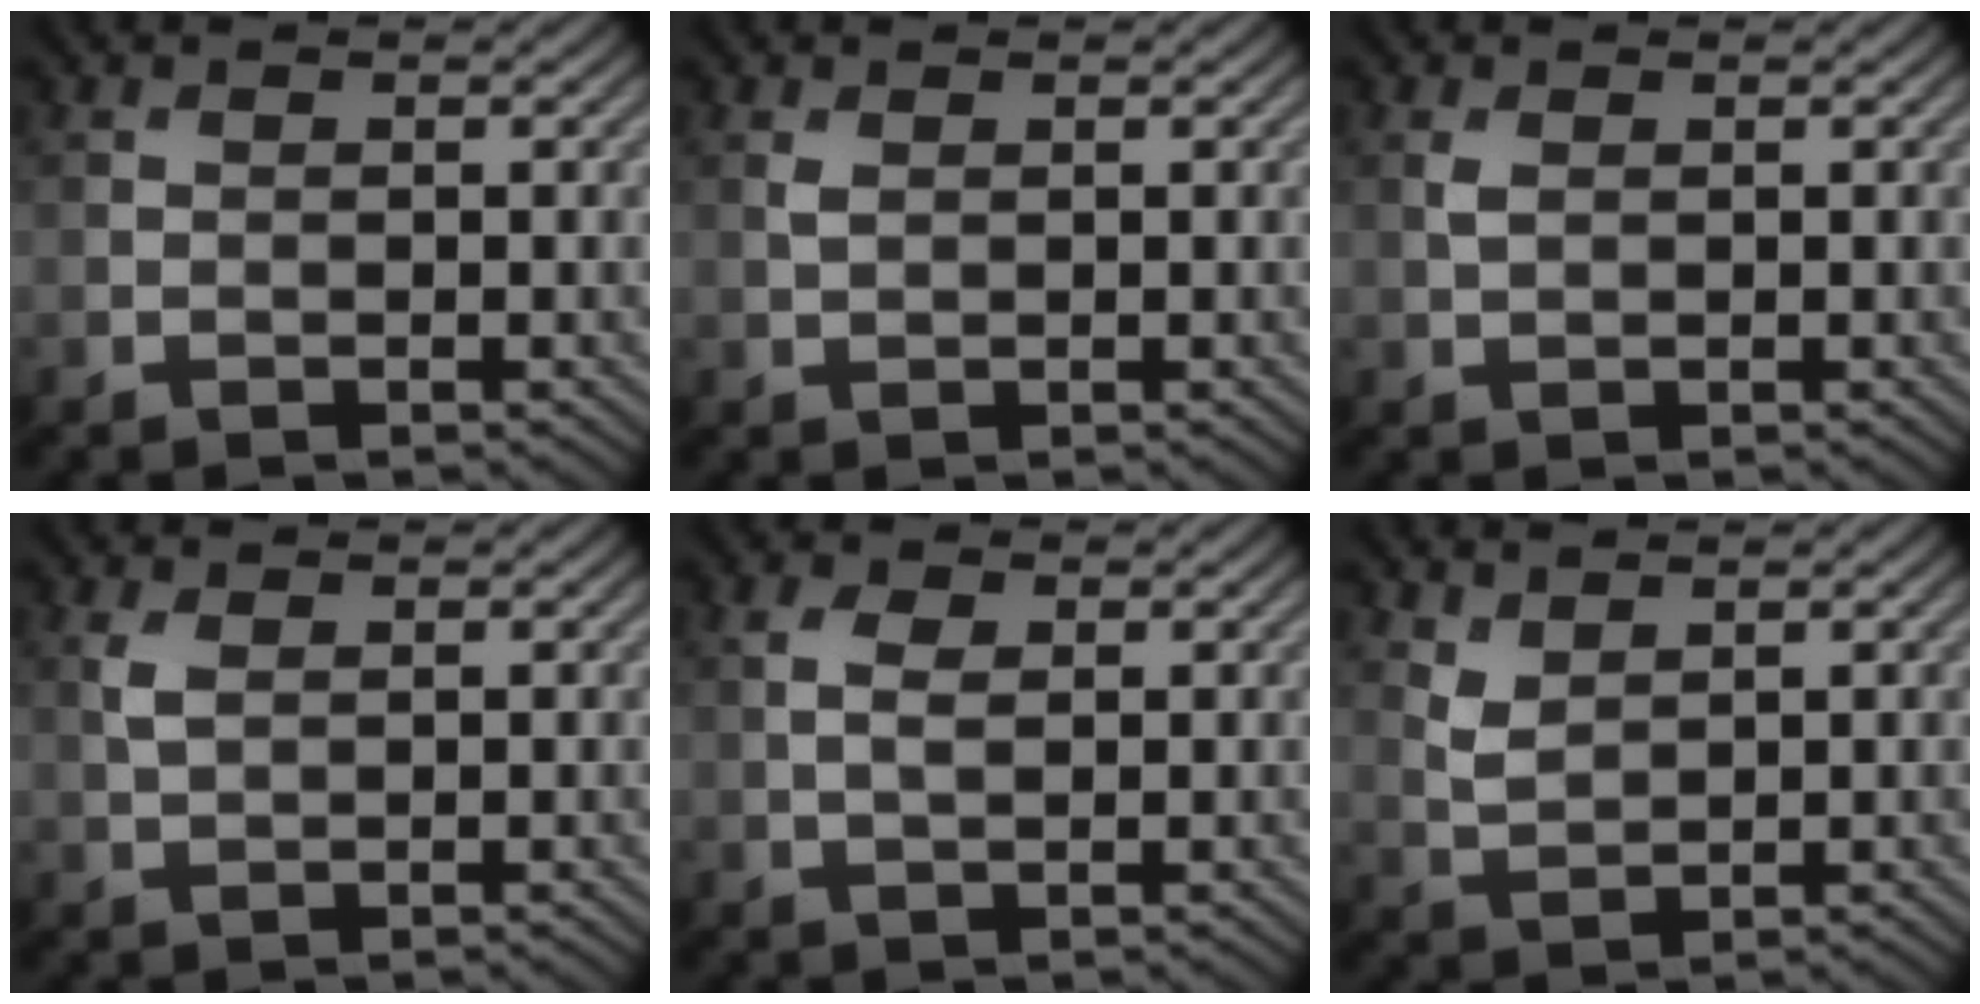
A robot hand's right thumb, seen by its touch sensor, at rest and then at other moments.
{"total": 0.8, "force": [0.4, 0.4, 0.6], "torque": [-0.020, -0.001, 0.010]}
{"total": 1.1, "force": [0.4, 0.6, 0.9], "torque": [-0.026, 0.001, 0.010]}
{"total": 1.8, "force": [0.7, 0.9, 1.4], "torque": [-0.041, 0.001, 0.016]}
{"total": 2.3, "force": [0.5, 1.2, 1.9], "torque": [-0.043, -0.002, 0.009]}
{"total": 2.5, "force": [1.8, 1.0, 1.3], "torque": [-0.038, -0.003, 0.045]}